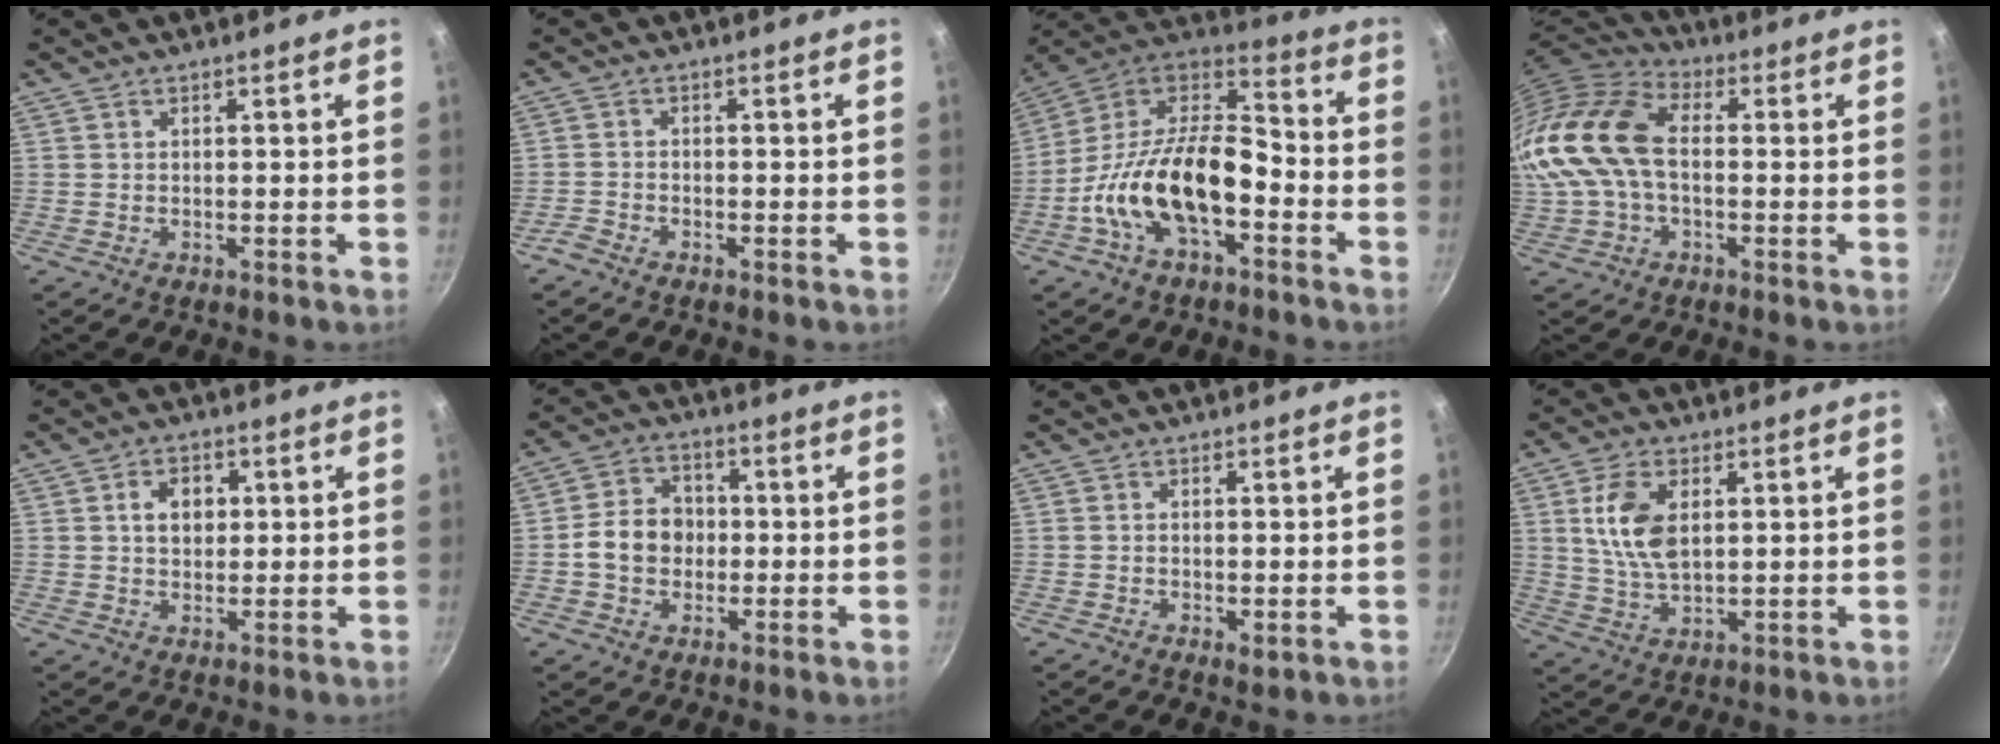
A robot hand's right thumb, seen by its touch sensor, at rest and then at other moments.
{"total": 2.0, "force": [-1.8, 0.7, 0.7], "torque": [-0.035, 0.015, -0.039]}
{"total": 20.9, "force": [-6.6, 10.6, 16.7], "torque": [-0.286, 0.061, -0.139]}
{"total": 20.4, "force": [0.4, 13.2, 15.6], "torque": [-0.335, 0.034, -0.004]}
{"total": 5.3, "force": [1.1, 4.0, 3.2], "torque": [-0.032, 0.004, 0.017]}
{"total": 8.9, "force": [-0.6, 7.3, 5.0], "torque": [-0.057, 0.019, -0.023]}
{"total": 1.3, "force": [-0.1, 0.6, 1.2], "torque": [-0.020, -0.005, -0.002]}
{"total": 9.8, "force": [2.5, 5.5, 7.8], "torque": [-0.144, -0.012, 0.050]}